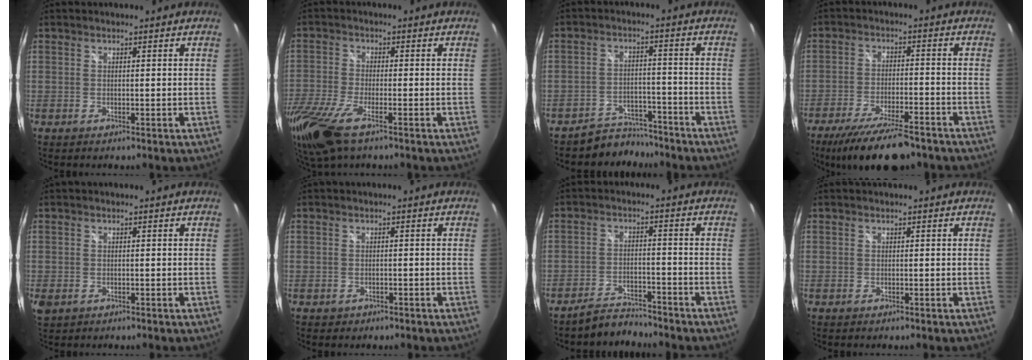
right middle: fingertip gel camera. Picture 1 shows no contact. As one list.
[{"total": 14.0, "force": [-8.8, 4.1, 10.1], "torque": [-0.231, -0.061, -0.167]}, {"total": 6.8, "force": [-6.2, 2.6, 0.3], "torque": [-0.018, 0.015, -0.092]}, {"total": 14.4, "force": [-11.2, 3.7, 8.2], "torque": [-0.166, -0.030, -0.178]}, {"total": 2.8, "force": [-0.8, 2.0, 1.7], "torque": [-0.036, -0.008, -0.012]}, {"total": 1.2, "force": [-0.6, 1.0, 0.5], "torque": [-0.010, -0.003, -0.006]}, {"total": 5.2, "force": [-5.0, 0.9, 0.8], "torque": [-0.031, 0.008, -0.085]}, {"total": 0.0}]